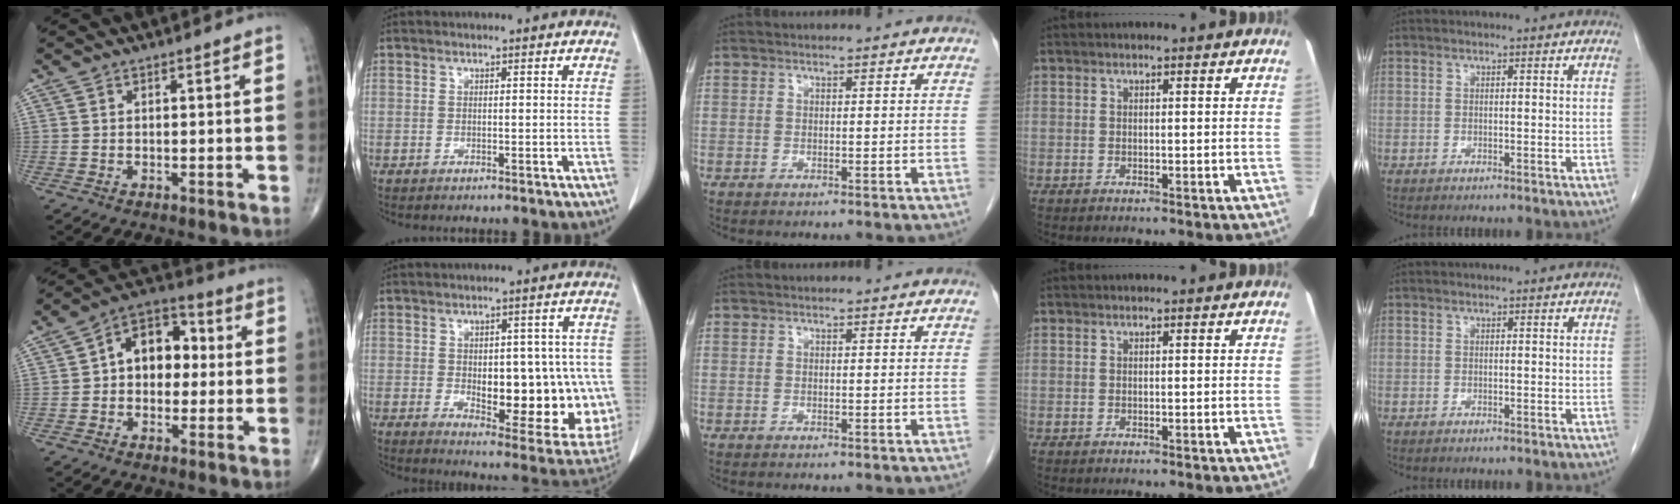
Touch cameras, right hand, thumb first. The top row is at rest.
{"thumb": {"total": 11.3, "force": [0.9, 7.9, 8.0], "torque": [-0.086, 0.030, 0.001]}, "index": {"total": 19.2, "force": [-2.3, 8.4, 17.1], "torque": [-0.171, 0.017, 0.001]}}